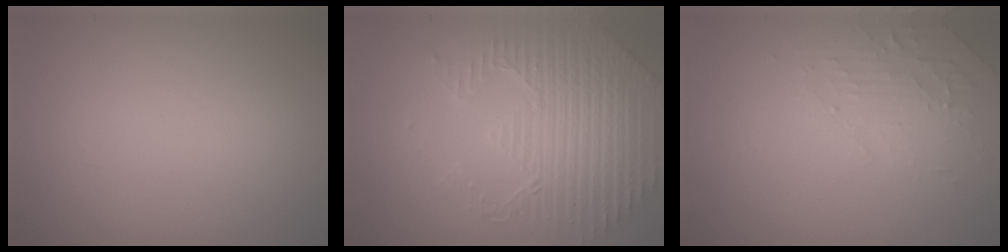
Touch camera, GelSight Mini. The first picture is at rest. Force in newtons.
{"total": 5.0, "press": 4.6, "slide": 1.9}
{"total": 2.4, "press": 2.3, "slide": 0.5}